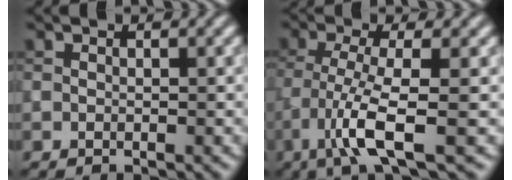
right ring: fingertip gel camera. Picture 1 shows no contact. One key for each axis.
{"total": 5.5, "fx": -2.1, "fy": 0.8, "fz": 5.0, "tx": -0.099, "ty": -0.005, "tz": -0.046}